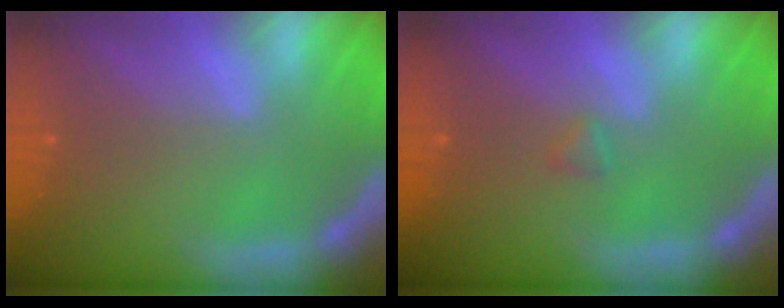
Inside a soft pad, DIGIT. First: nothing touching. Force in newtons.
{"total": 0.9}